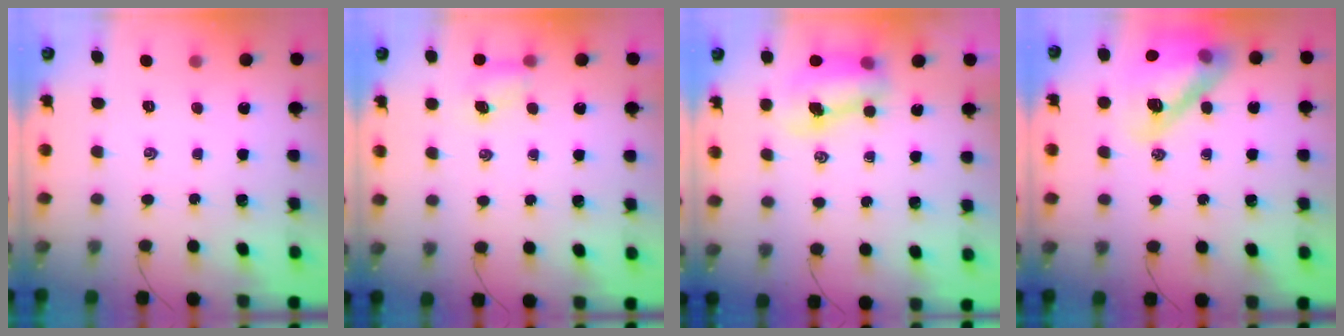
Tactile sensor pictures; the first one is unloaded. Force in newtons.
{"total": 5.5, "press": 5.3, "slide": 1.4}
{"total": 7.7, "press": 7.6, "slide": 1.3}
{"total": 18.6, "press": 18.3, "slide": 3.4}